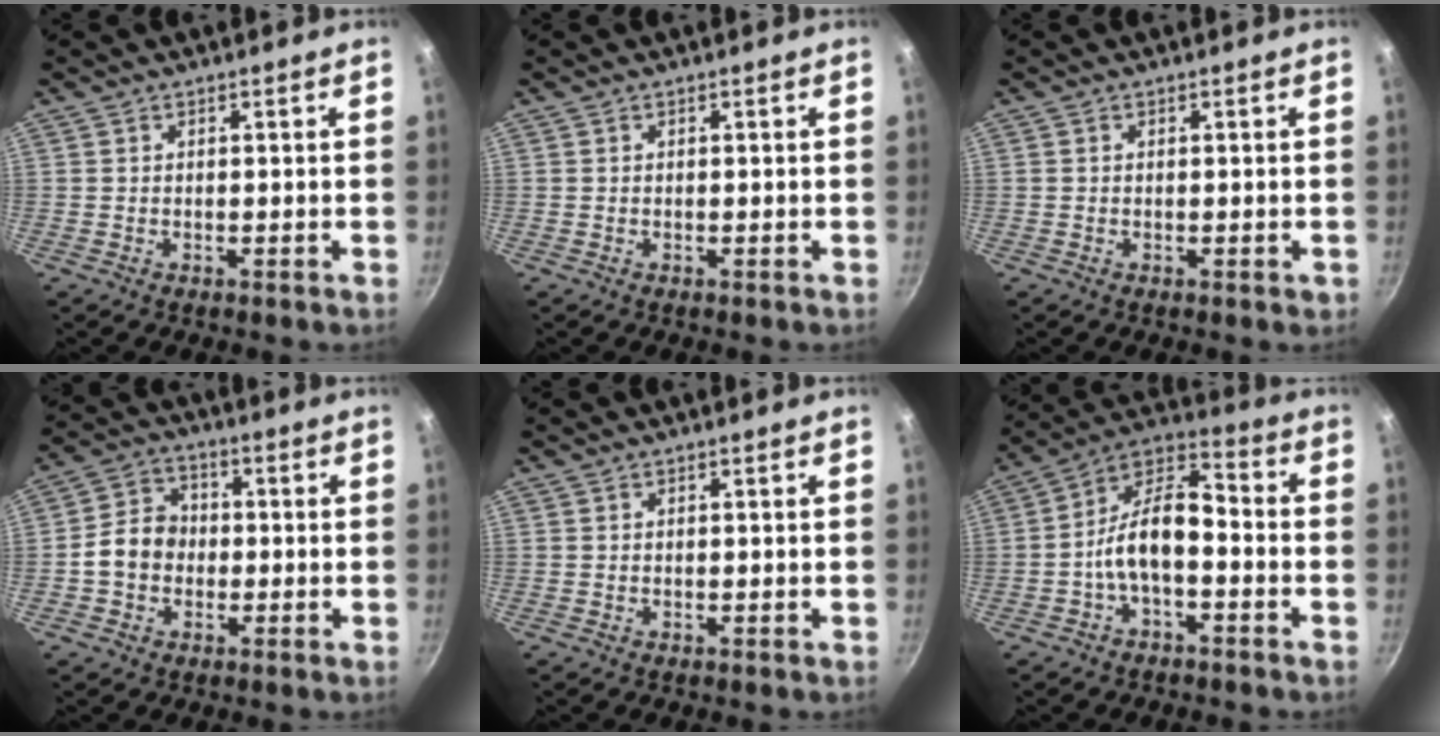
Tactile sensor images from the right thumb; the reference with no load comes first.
{"total": 0.0}
{"total": 0.8, "force": [-0.1, 0.5, 0.6], "torque": [-0.006, 0.001, -0.001]}
{"total": 7.9, "force": [-1.1, 6.6, 4.3], "torque": [-0.046, 0.024, -0.034]}
{"total": 0.0}
{"total": 11.4, "force": [-3.1, 5.6, 9.4], "torque": [-0.157, 0.054, -0.070]}